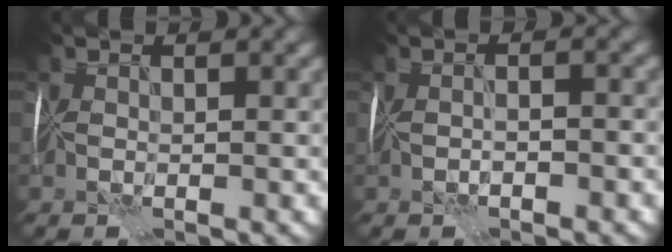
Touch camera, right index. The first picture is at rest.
{"total": 1.7, "force": [-1.1, 0.1, 1.3], "torque": [-0.014, 0.004, -0.016]}